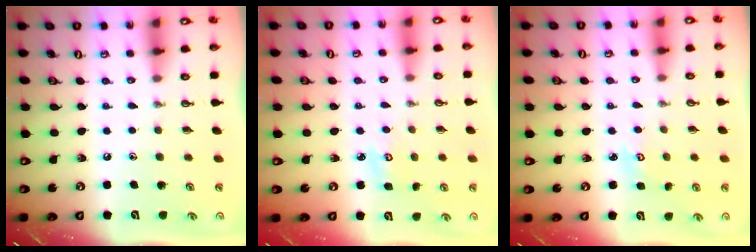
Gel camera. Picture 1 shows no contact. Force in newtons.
{"total": 4.1, "press": 4.1, "slide": 0.3}
{"total": 2.8, "press": 2.8, "slide": 0.3}